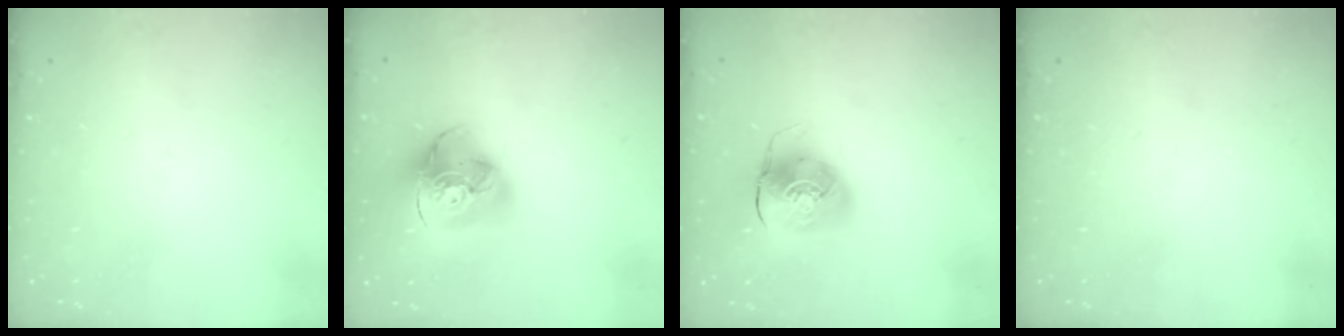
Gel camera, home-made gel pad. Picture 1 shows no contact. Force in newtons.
{"total": 19.0, "press": 18.8, "slide": 2.2}
{"total": 9.6, "press": 9.4, "slide": 1.7}
{"total": 0.0}